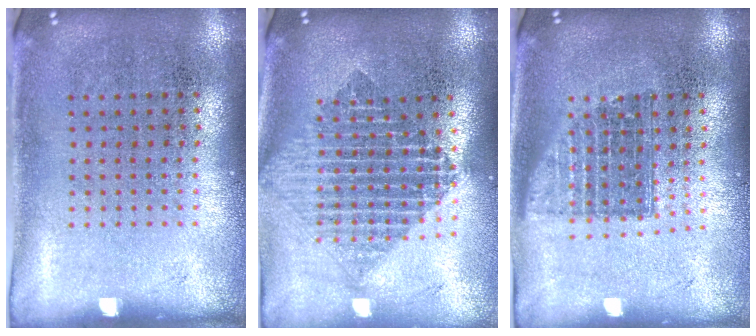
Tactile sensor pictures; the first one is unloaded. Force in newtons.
{"total": 2.0, "press": 1.7, "slide": 1.2}
{"total": 1.4, "press": 1.1, "slide": 0.8}